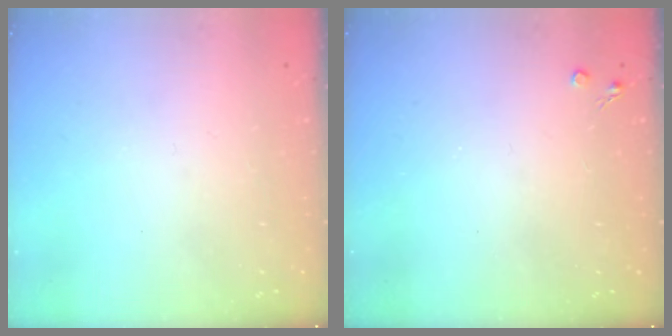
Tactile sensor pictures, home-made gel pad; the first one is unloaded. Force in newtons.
{"total": 2.6, "press": 2.5, "slide": 0.4}